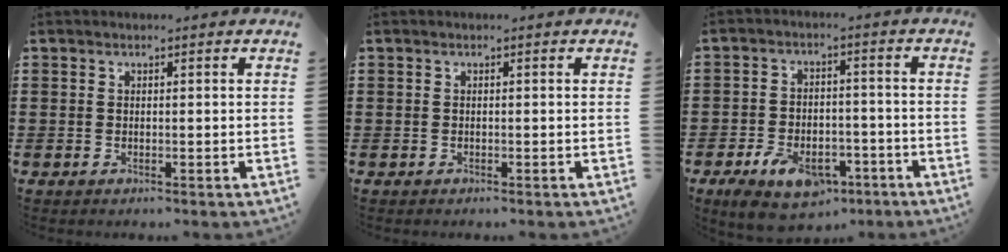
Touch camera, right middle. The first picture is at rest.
{"total": 0.0}
{"total": 7.1, "force": [-4.6, 3.7, 4.0], "torque": [-0.058, 0.007, -0.086]}